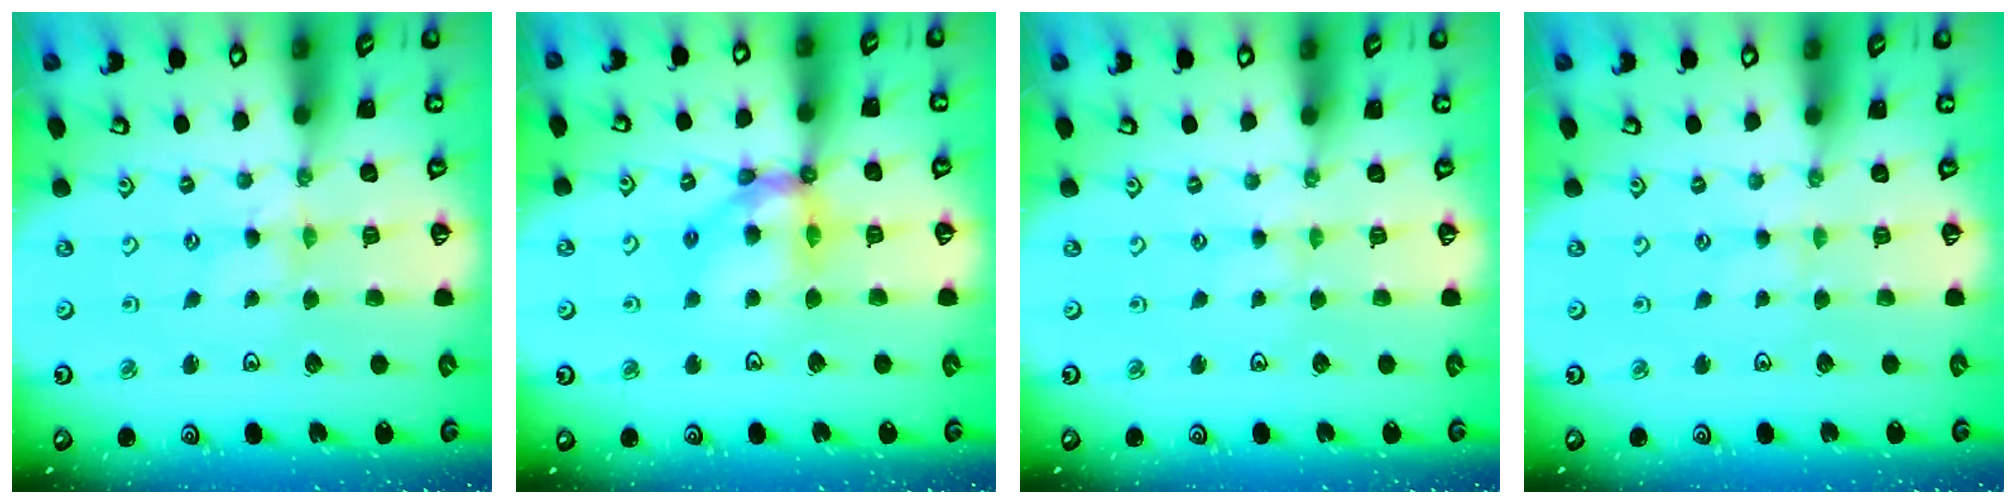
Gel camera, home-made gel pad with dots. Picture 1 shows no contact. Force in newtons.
{"total": 12.3, "press": 12.2, "slide": 1.6}
{"total": 1.3, "press": 1.3, "slide": 0.4}
{"total": 1.2, "press": 1.2, "slide": 0.4}